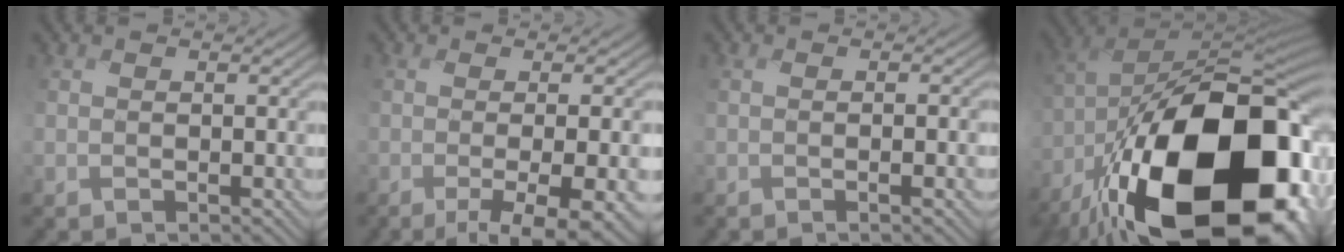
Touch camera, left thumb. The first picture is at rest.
{"total": 6.9, "force": [-2.7, 0.8, 6.3], "torque": [-0.093, 0.002, -0.024]}
{"total": 1.5, "force": [-0.3, -0.4, 1.5], "torque": [-0.026, 0.006, -0.003]}
{"total": 21.9, "force": [-10.7, 9.8, 16.5], "torque": [-0.294, -0.044, -0.148]}